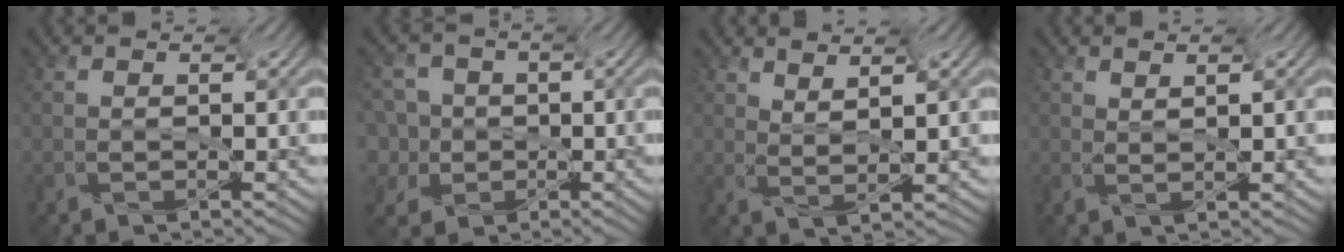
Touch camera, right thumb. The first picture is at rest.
{"total": 7.4, "force": [1.4, 6.7, 2.8], "torque": [-0.139, 0.035, 0.033]}
{"total": 3.5, "force": [2.8, -0.1, 2.0], "torque": [-0.046, -0.009, 0.052]}
{"total": 2.1, "force": [1.9, -0.3, 0.8], "torque": [-0.010, -0.010, 0.033]}